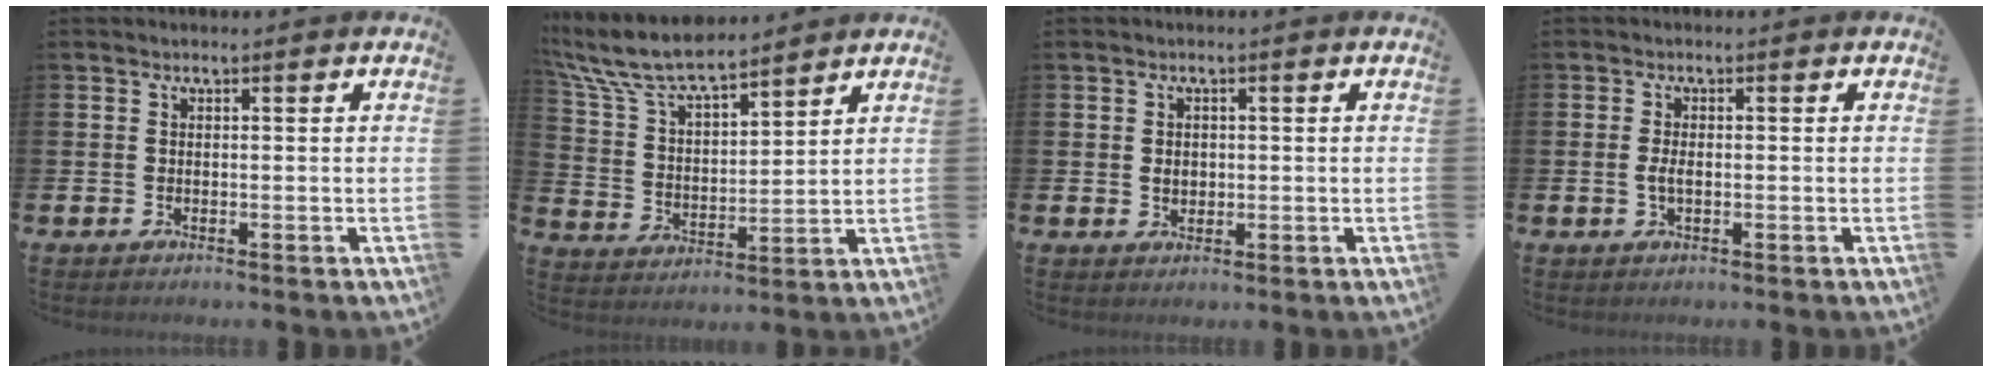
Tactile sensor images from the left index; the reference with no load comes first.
{"total": 8.7, "force": [8.0, 1.7, 3.1], "torque": [-0.099, -0.040, 0.143]}
{"total": 1.6, "force": [0.2, 1.3, 0.8], "torque": [-0.008, 0.007, 0.000]}
{"total": 1.9, "force": [-0.3, 0.9, 1.7], "torque": [-0.032, 0.002, -0.008]}